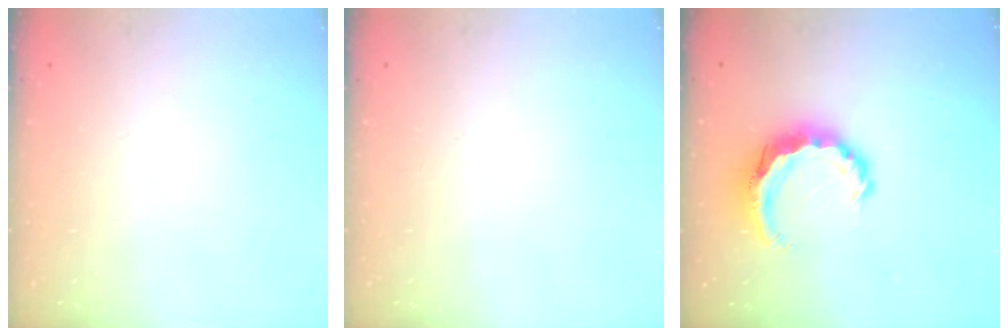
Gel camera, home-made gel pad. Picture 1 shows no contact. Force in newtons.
{"total": 0.0}
{"total": 8.3, "press": 8.2, "slide": 1.1}